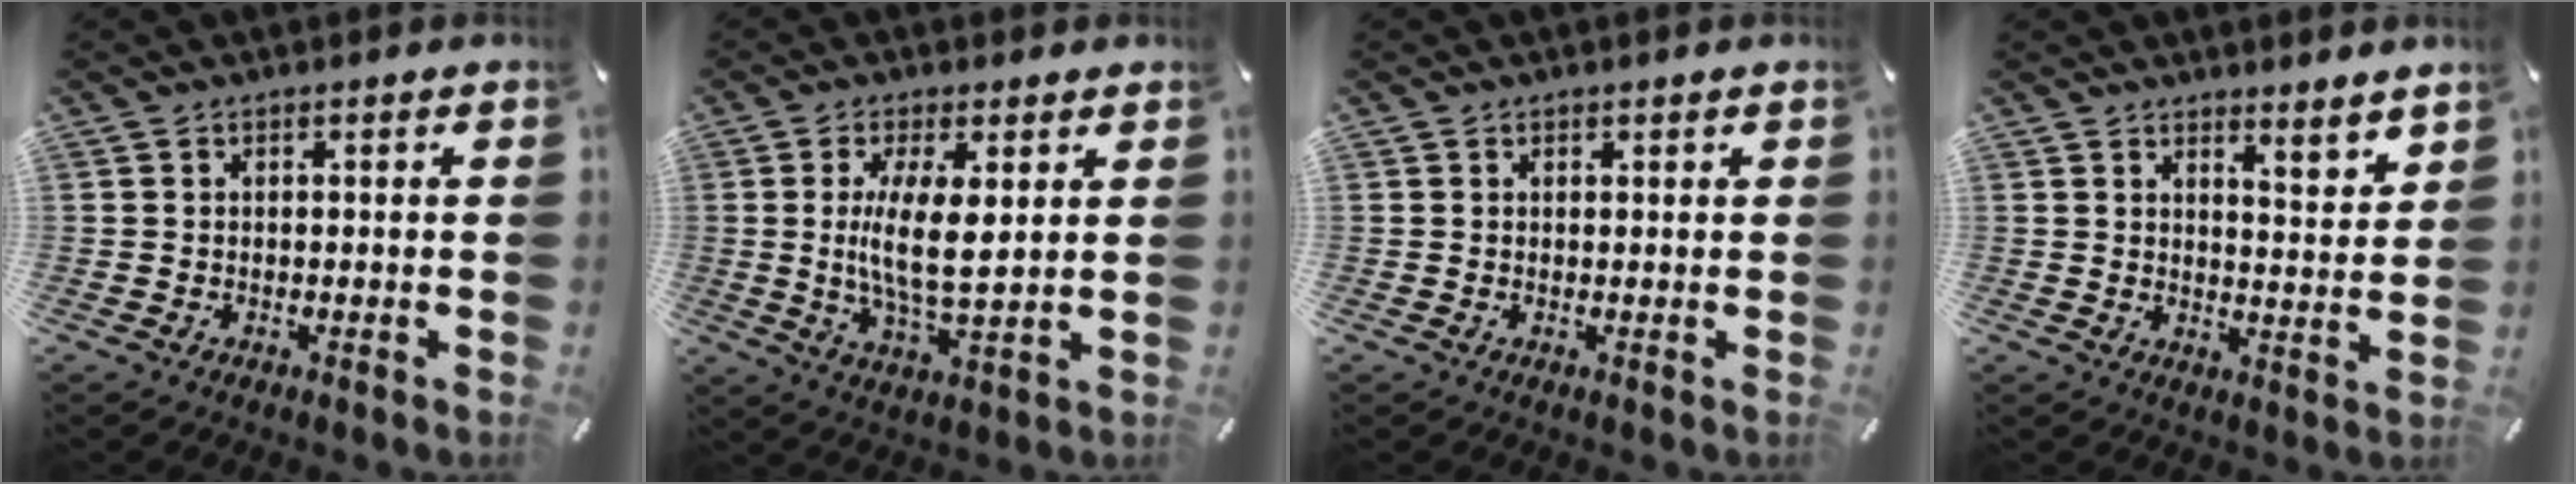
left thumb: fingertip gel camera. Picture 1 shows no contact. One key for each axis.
{"total": 10.6, "fx": 1.9, "fy": 3.6, "fz": 9.8, "tx": -0.183, "ty": -0.017, "tz": 0.024}
{"total": 0.8, "fx": 0.5, "fy": 0.6, "fz": 0.1, "tx": -0.001, "ty": 0.002, "tz": 0.009}
{"total": 4.6, "fx": 4.5, "fy": 0.6, "fz": 1.0, "tx": -0.003, "ty": -0.047, "tz": 0.075}